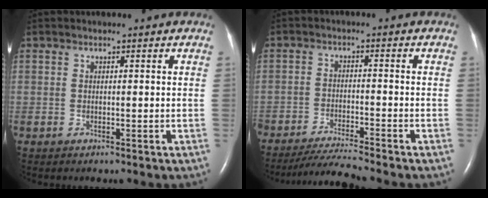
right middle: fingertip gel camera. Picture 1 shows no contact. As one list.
[{"total": 5.8, "force": [-5.4, -1.4, 1.5], "torque": [-0.030, -0.020, -0.100]}]